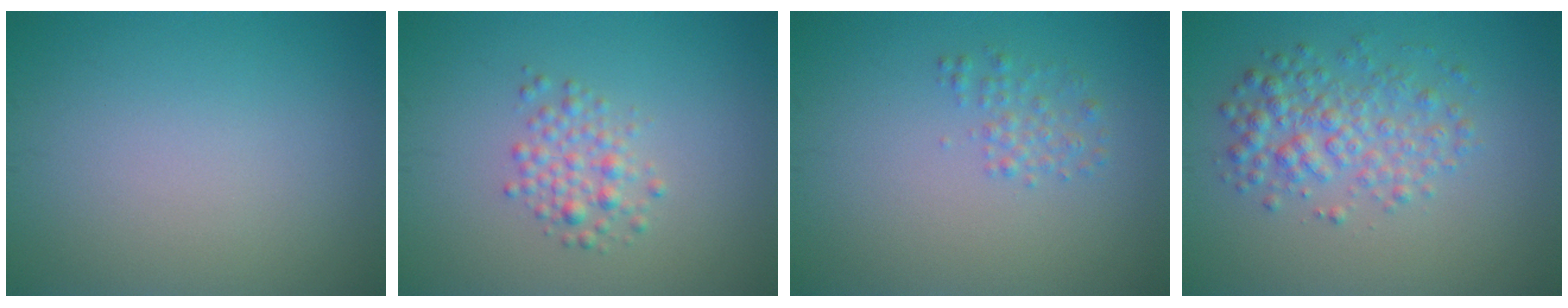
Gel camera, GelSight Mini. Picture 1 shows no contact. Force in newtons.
{"total": 2.2, "press": 2.2, "slide": 0.1}
{"total": 1.5, "press": 1.5, "slide": 0.1}
{"total": 3.8, "press": 3.8, "slide": 0.1}